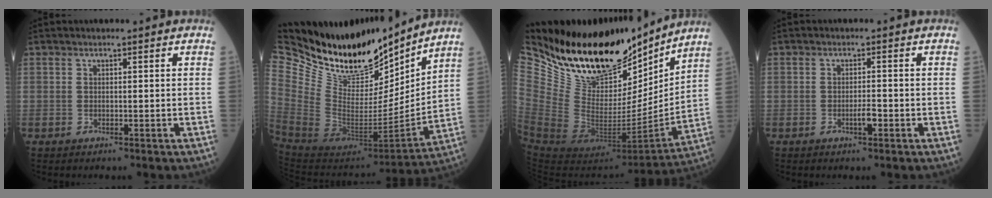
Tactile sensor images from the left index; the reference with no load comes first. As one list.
[{"total": 28.7, "force": [24.0, 9.8, 12.4], "torque": [-0.267, -0.030, 0.407]}, {"total": 25.2, "force": [21.0, 9.4, 10.1], "torque": [-0.198, -0.035, 0.358]}, {"total": 1.8, "force": [-1.2, 0.4, 1.3], "torque": [-0.022, -0.003, -0.021]}]